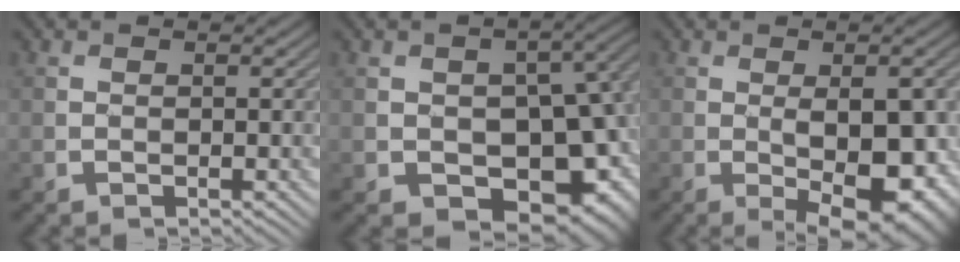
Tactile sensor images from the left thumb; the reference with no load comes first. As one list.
[{"total": 13.4, "force": [-3.5, 9.2, 9.1], "torque": [-0.099, 0.001, -0.040]}, {"total": 10.9, "force": [-2.2, 4.5, 9.6], "torque": [-0.119, -0.018, -0.013]}]